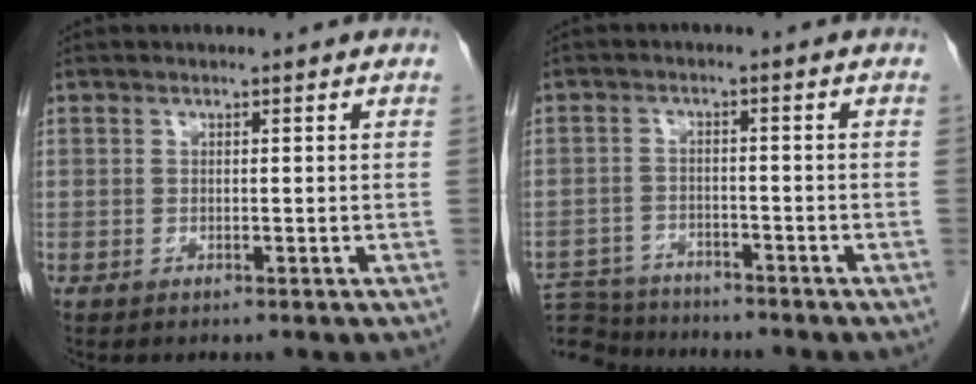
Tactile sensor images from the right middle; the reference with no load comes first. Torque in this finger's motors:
{"motor_torque": [-0.52, -0.87, 0.01, 0.03]}